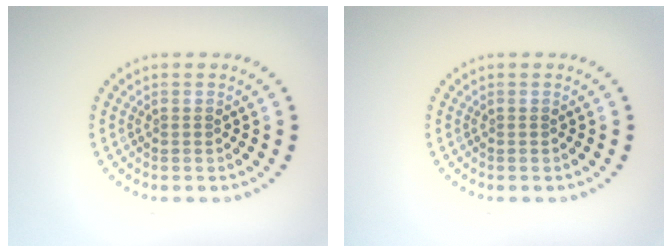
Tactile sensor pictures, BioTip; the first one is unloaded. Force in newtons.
{"total": 0.0}